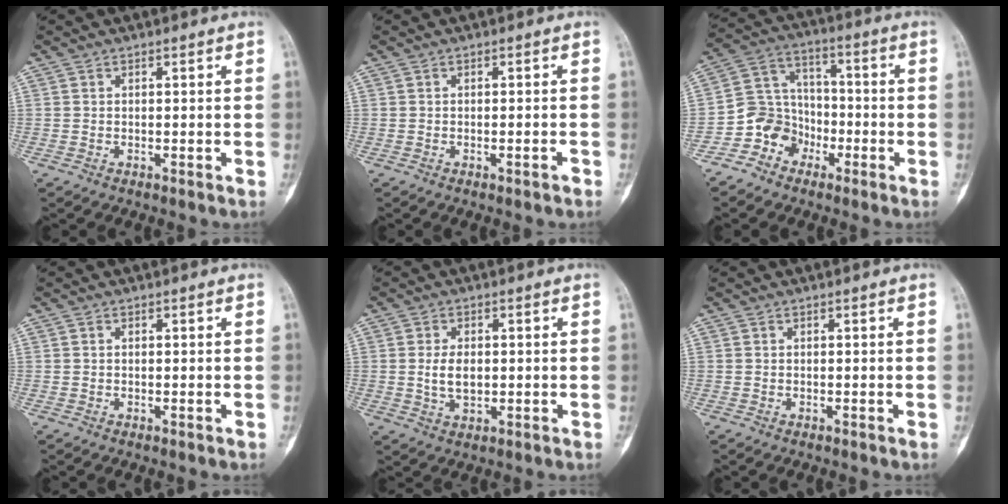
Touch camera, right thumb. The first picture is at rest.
{"total": 1.1, "force": [-0.7, 0.2, 0.8], "torque": [-0.013, 0.007, -0.008]}
{"total": 9.2, "force": [-4.8, 7.7, 1.8], "torque": [0.011, 0.067, -0.096]}
{"total": 0.0}
{"total": 4.7, "force": [0.1, 2.8, 3.7], "torque": [-0.064, -0.004, 0.007]}
{"total": 0.0}